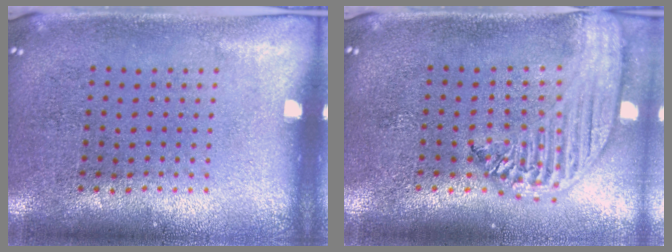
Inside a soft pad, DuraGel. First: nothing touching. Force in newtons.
{"total": 2.6, "press": 2.1, "slide": 1.4}